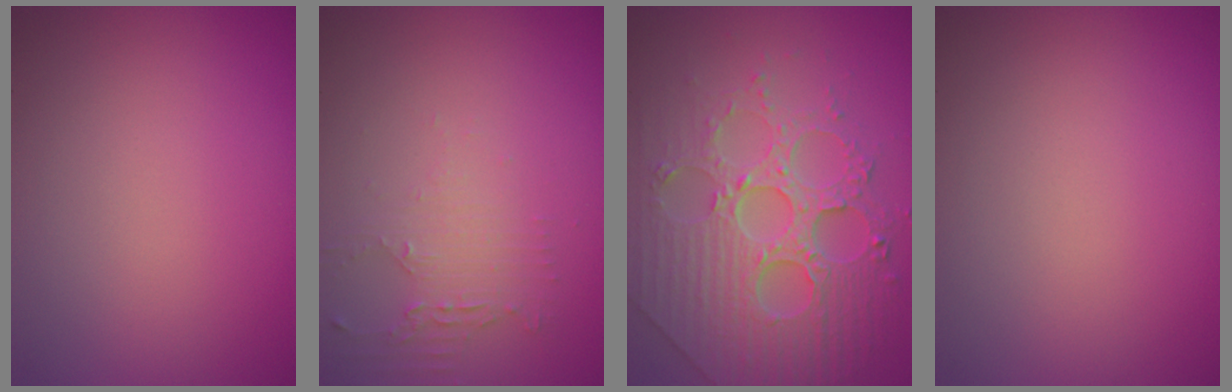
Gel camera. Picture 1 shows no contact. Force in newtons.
{"total": 2.0, "press": 1.6, "slide": 1.1}
{"total": 7.1, "press": 5.9, "slide": 4.0}
{"total": 0.0}